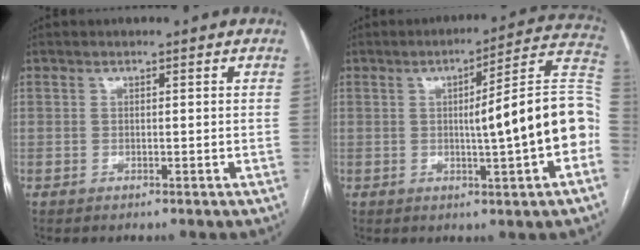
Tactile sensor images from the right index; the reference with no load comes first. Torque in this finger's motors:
{"motor_torque": [1.61, -0.37, 0.58, 0.15]}